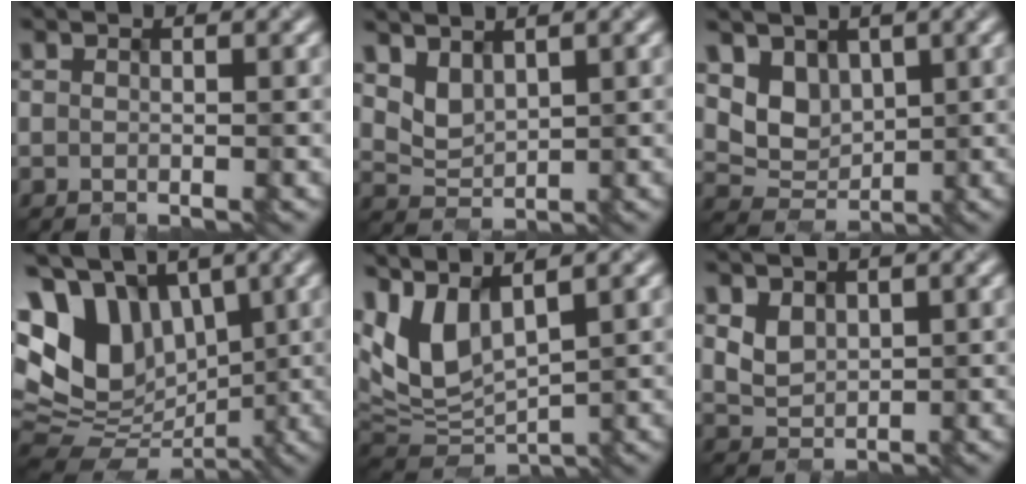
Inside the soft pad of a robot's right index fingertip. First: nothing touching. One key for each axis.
{"total": 2.3, "fx": 1.6, "fy": 1.2, "fz": 1.1, "tx": -0.031, "ty": -0.005, "tz": 0.037}
{"total": 4.1, "fx": 1.5, "fy": 3.2, "fz": 2.2, "tx": -0.046, "ty": -0.007, "tz": 0.025}
{"total": 12.4, "fx": 3.7, "fy": 8.7, "fz": 8.0, "tx": -0.165, "ty": 0.018, "tz": 0.066}
{"total": 7.1, "fx": 2.8, "fy": 3.6, "fz": 5.5, "tx": -0.135, "ty": 0.003, "tz": 0.055}
{"total": 2.0, "fx": 0.9, "fy": 1.5, "fz": 1.0, "tx": -0.025, "ty": -0.003, "tz": 0.022}